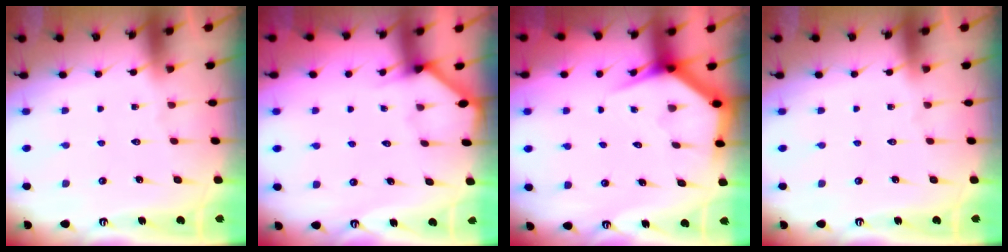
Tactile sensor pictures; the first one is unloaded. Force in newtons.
{"total": 1.7, "press": 1.7, "slide": 0.2}
{"total": 4.1, "press": 4.1, "slide": 0.3}
{"total": 0.0}